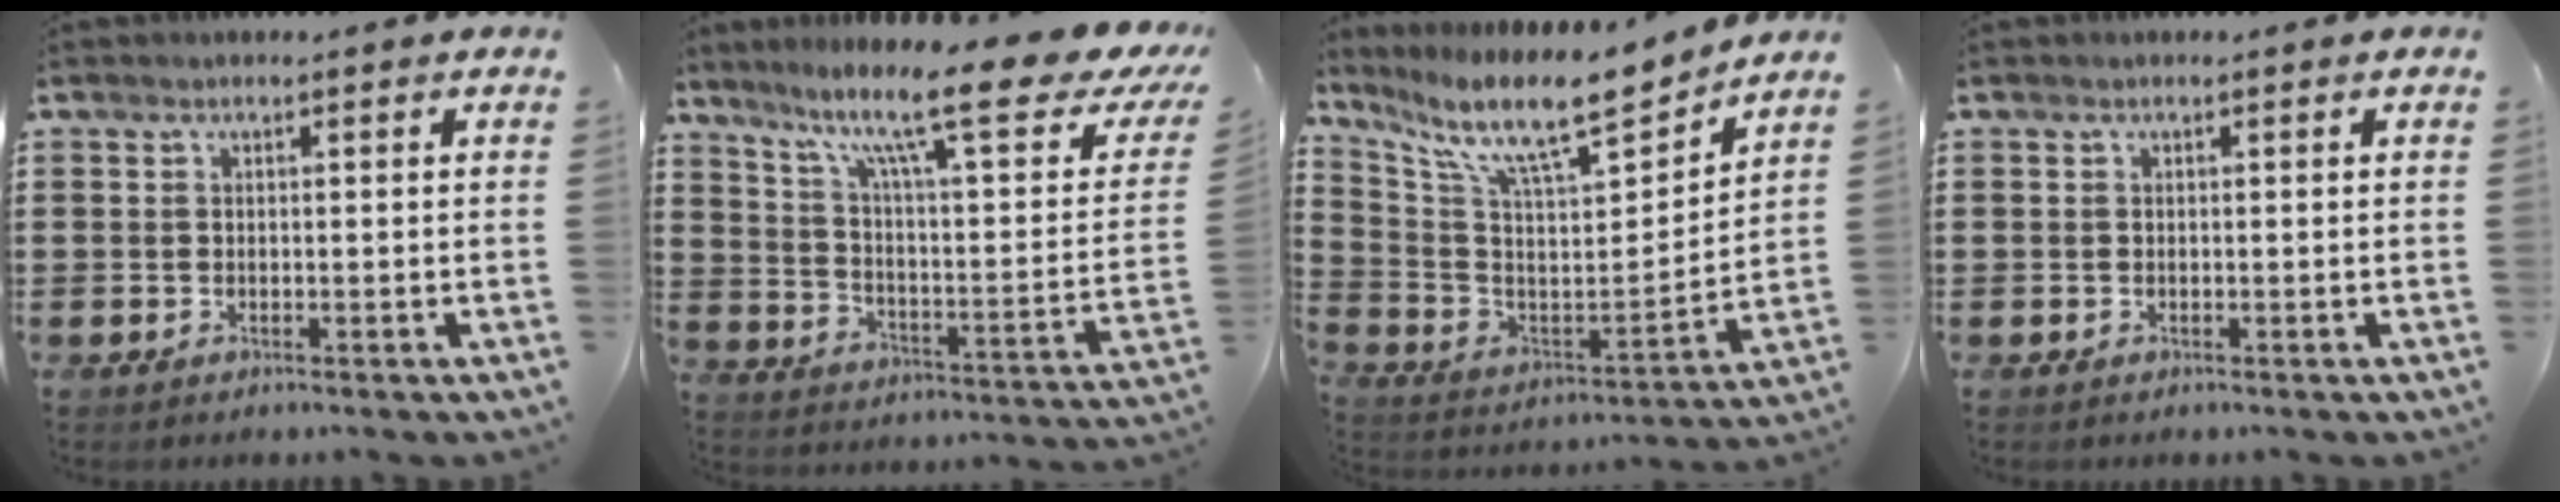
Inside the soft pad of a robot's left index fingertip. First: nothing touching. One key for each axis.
{"total": 15.9, "fx": 10.6, "fy": 2.3, "fz": 11.6, "tx": -0.211, "ty": -0.062, "tz": 0.163}
{"total": 10.8, "fx": 8.6, "fy": 1.6, "fz": 6.3, "tx": -0.141, "ty": -0.060, "tz": 0.136}
{"total": 0.0}